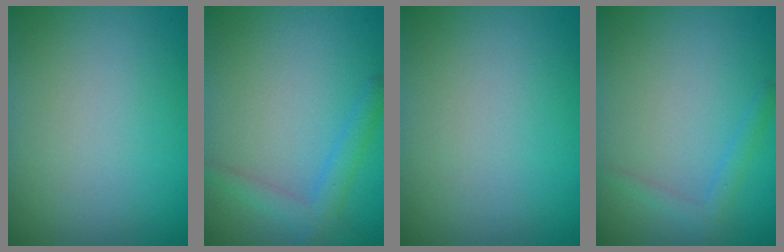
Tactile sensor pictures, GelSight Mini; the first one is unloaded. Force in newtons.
{"total": 2.4, "press": 2.4, "slide": 0.1}
{"total": 0.0}
{"total": 1.3, "press": 1.3, "slide": 0.1}